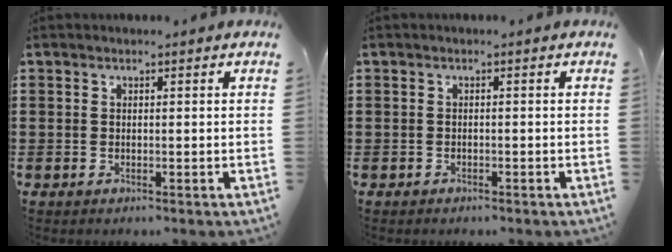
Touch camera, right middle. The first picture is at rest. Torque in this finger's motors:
{"motor_torque": [-0.70, 0.74, -0.03, -0.01]}